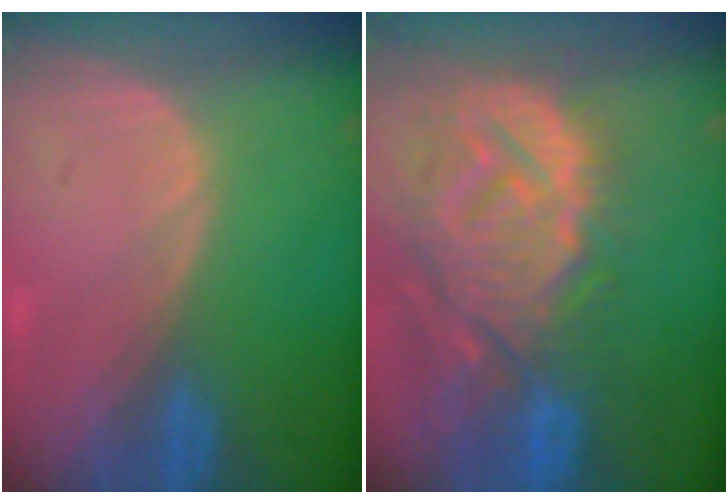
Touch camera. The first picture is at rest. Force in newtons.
{"total": 14.3, "press": 12.3, "slide": 7.3}